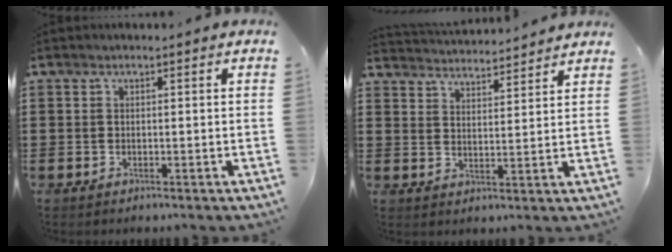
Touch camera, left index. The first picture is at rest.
{"total": 3.5, "force": [3.5, -0.3, -0.3], "torque": [-0.010, -0.022, 0.061]}